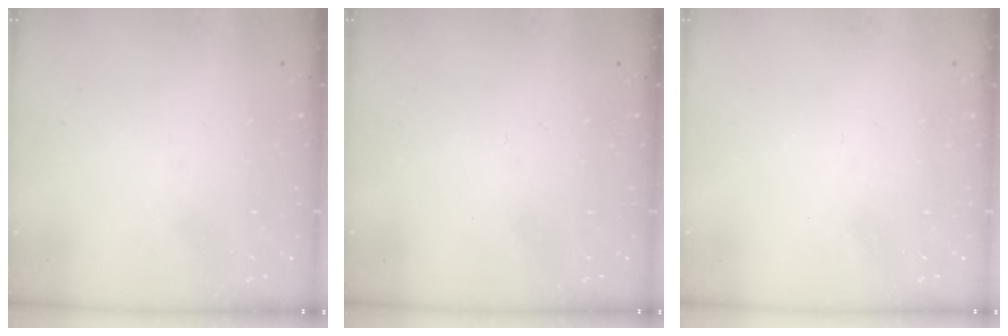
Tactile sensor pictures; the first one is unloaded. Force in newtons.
{"total": 0.0}
{"total": 0.0}